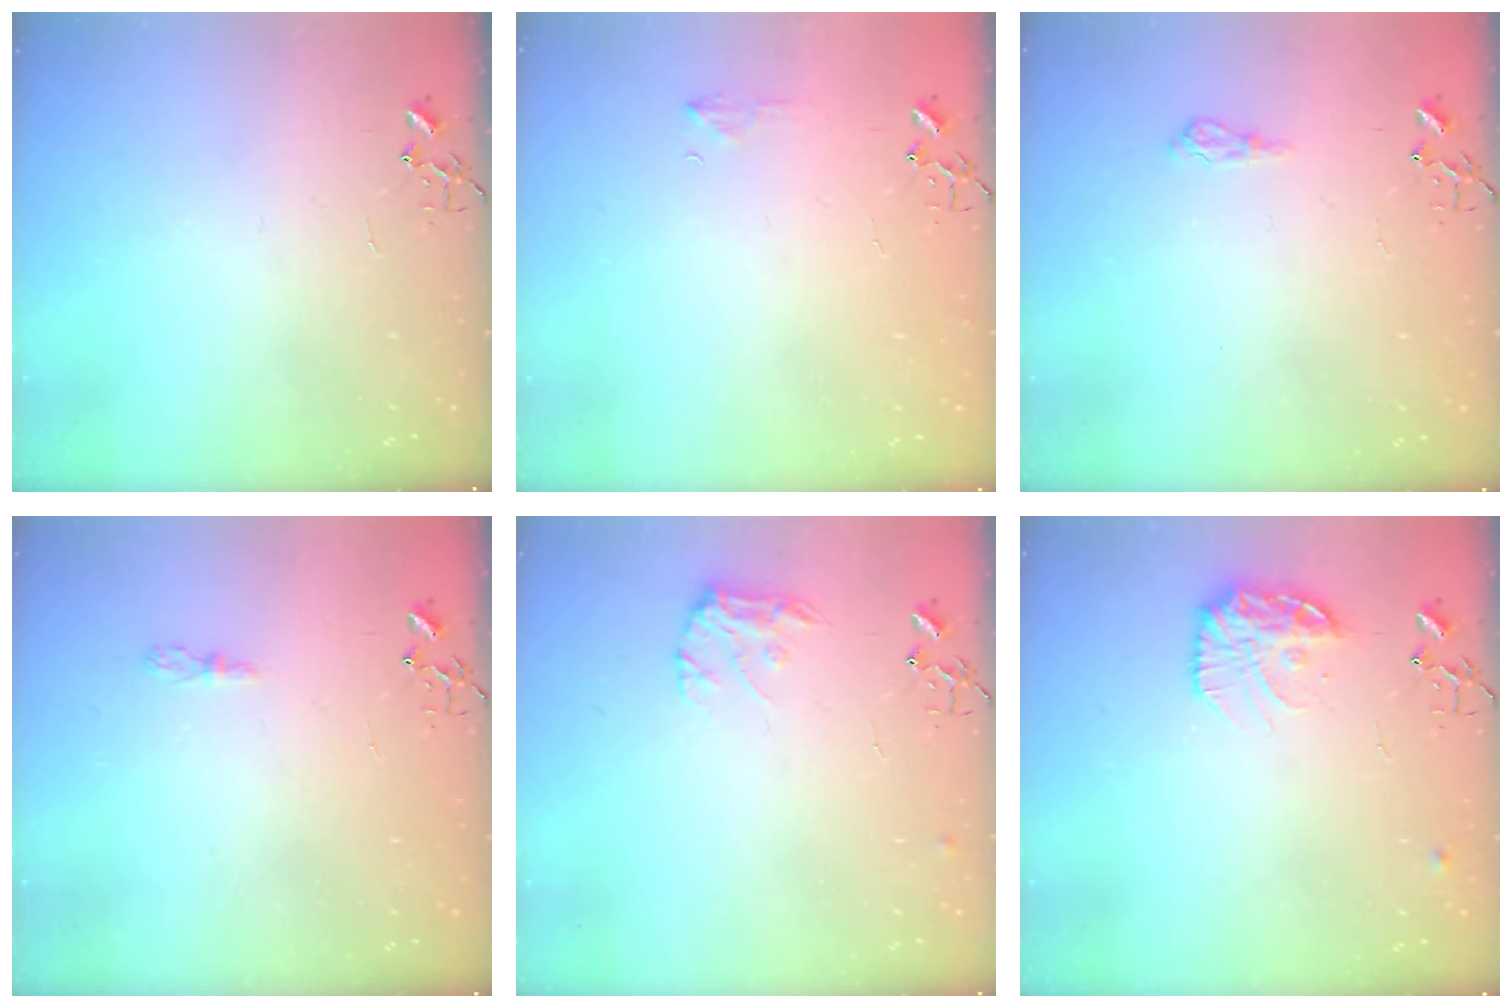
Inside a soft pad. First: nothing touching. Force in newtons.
{"total": 6.4, "press": 6.3, "slide": 0.7}
{"total": 6.7, "press": 6.7, "slide": 0.8}
{"total": 3.6, "press": 3.5, "slide": 0.4}
{"total": 8.9, "press": 8.9, "slide": 0.2}
{"total": 14.3, "press": 14.3, "slide": 0.8}